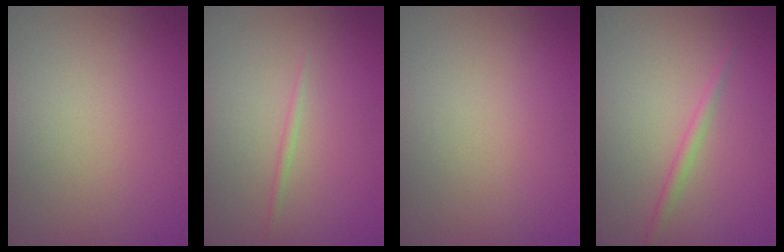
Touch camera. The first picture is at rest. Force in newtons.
{"total": 0.6, "press": 0.6, "slide": 0.0}
{"total": 0.0}
{"total": 1.1, "press": 1.1, "slide": 0.0}